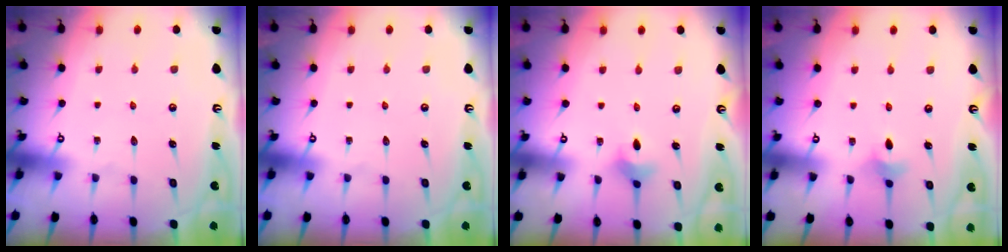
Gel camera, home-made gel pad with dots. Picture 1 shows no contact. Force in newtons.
{"total": 0.0}
{"total": 3.6, "press": 3.6, "slide": 0.7}
{"total": 3.8, "press": 3.7, "slide": 1.0}